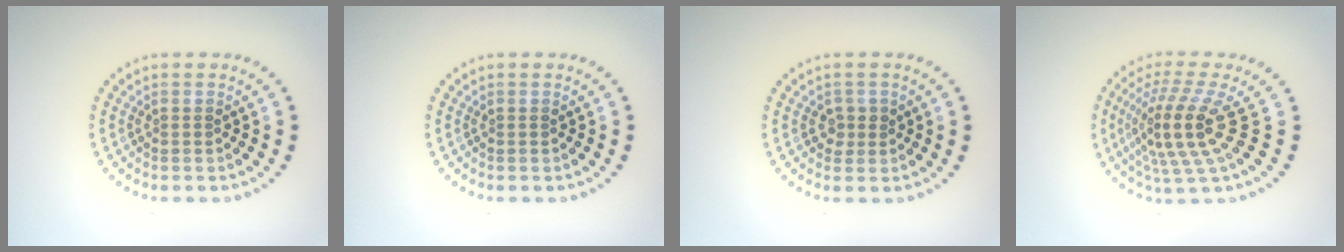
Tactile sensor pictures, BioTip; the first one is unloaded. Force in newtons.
{"total": 0.0}
{"total": 1.3, "press": 1.2, "slide": 0.4}
{"total": 5.2, "press": 4.0, "slide": 3.3}